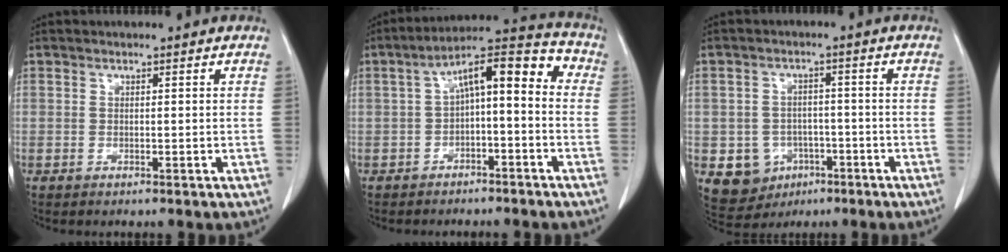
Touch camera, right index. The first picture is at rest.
{"total": 10.9, "force": [-0.2, 3.5, 10.3], "torque": [-0.156, 0.055, -0.004]}
{"total": 7.3, "force": [-2.7, 6.6, 1.8], "torque": [-0.033, 0.007, -0.027]}